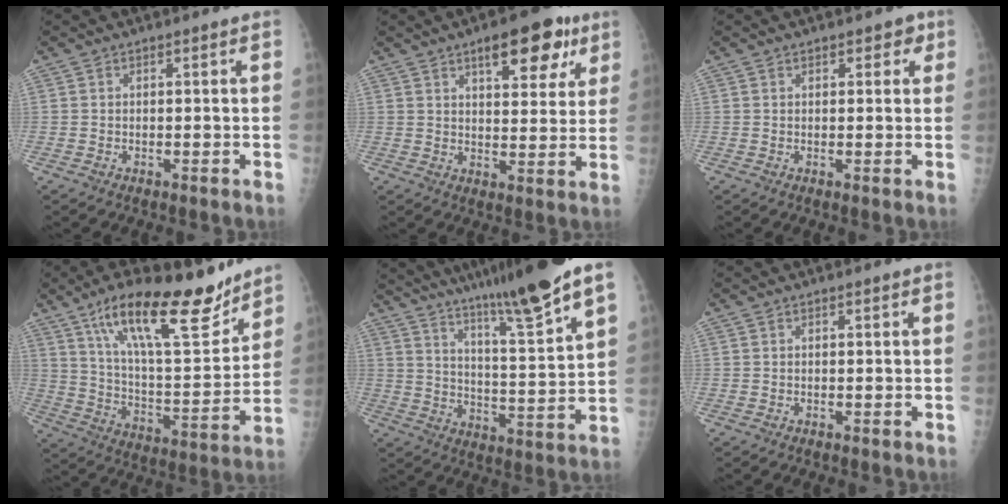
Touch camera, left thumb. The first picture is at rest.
{"total": 11.8, "force": [6.6, 5.1, 8.4], "torque": [-0.077, -0.021, 0.087]}
{"total": 2.5, "force": [1.4, 1.6, 1.3], "torque": [0.007, -0.002, 0.013]}
{"total": 21.9, "force": [15.0, 6.7, 14.4], "torque": [-0.204, -0.073, 0.256]}
{"total": 18.9, "force": [13.7, 1.1, 12.9], "torque": [-0.185, -0.065, 0.221]}
{"total": 0.0}